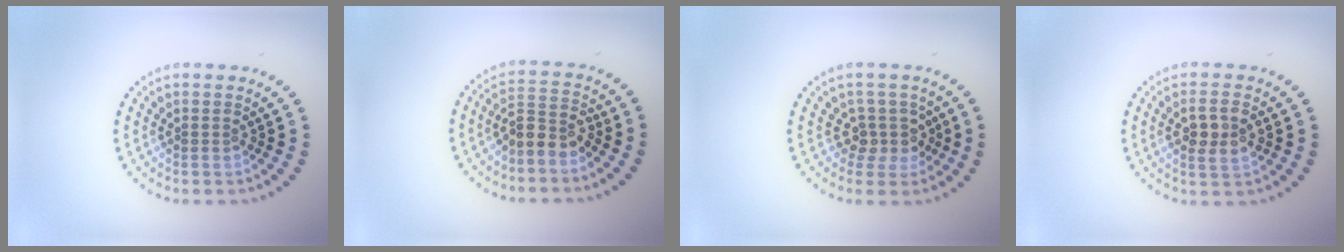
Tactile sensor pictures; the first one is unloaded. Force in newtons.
{"total": 2.8, "press": 2.4, "slide": 1.3}
{"total": 2.4, "press": 1.9, "slide": 1.4}
{"total": 2.8, "press": 2.7, "slide": 0.5}